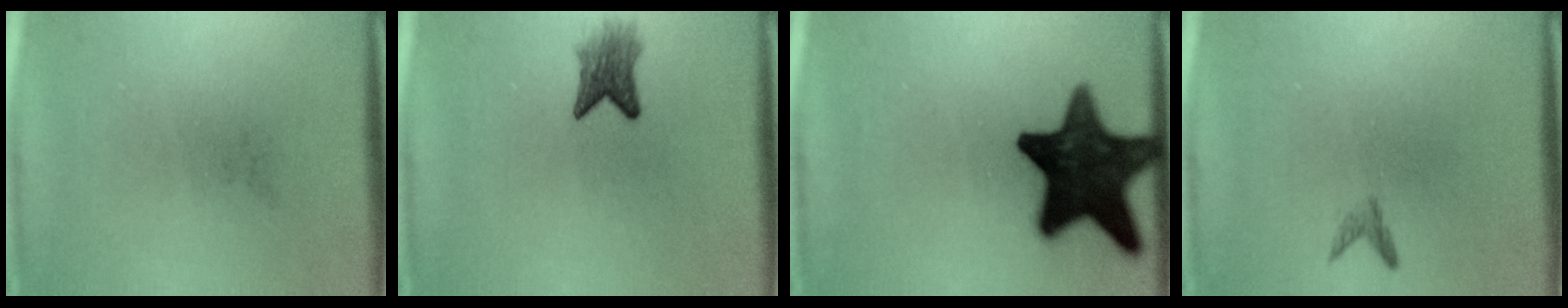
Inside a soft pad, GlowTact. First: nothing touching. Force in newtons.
{"total": 3.3}
{"total": 16.9}
{"total": 0.8}